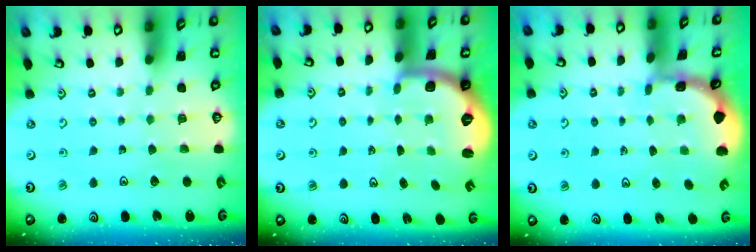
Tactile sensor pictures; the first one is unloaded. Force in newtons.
{"total": 1.7, "press": 1.6, "slide": 0.4}
{"total": 1.2, "press": 1.2, "slide": 0.1}